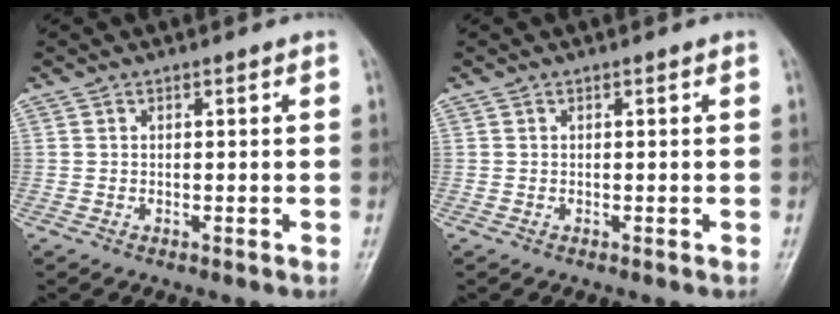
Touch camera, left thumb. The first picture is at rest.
{"total": 0.0}